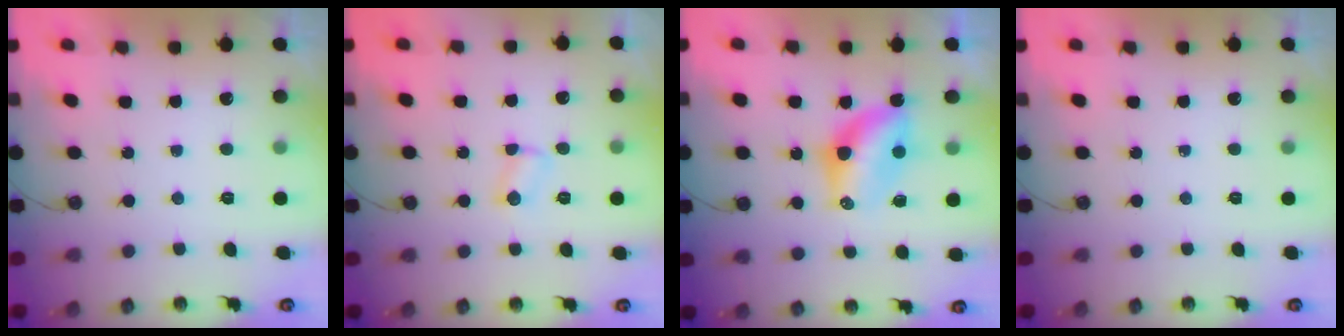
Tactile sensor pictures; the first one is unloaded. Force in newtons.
{"total": 2.4, "press": 2.4, "slide": 0.4}
{"total": 9.2, "press": 8.2, "slide": 4.3}
{"total": 0.0}